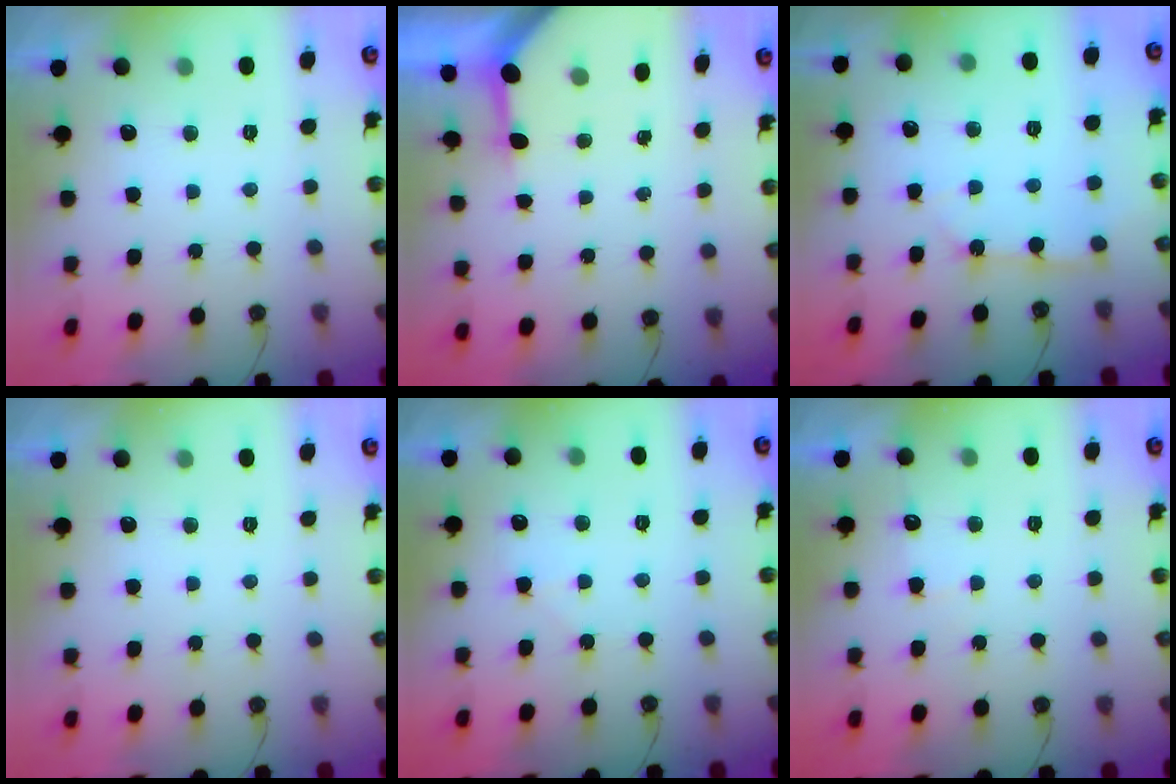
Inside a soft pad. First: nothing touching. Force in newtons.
{"total": 3.4, "press": 3.4, "slide": 0.4}
{"total": 3.0, "press": 3.0, "slide": 0.1}
{"total": 0.0}
{"total": 5.7, "press": 5.7, "slide": 0.8}
{"total": 5.3, "press": 5.3, "slide": 0.7}